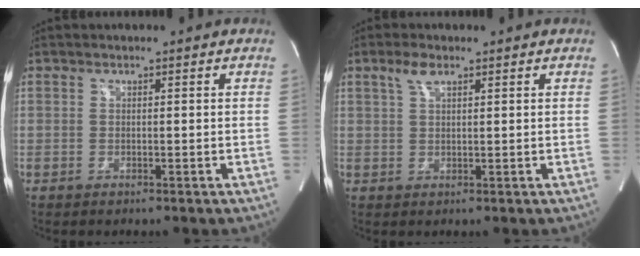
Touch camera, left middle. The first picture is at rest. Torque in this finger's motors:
{"motor_torque": [0.47, -0.33, 0.10, 0.01]}